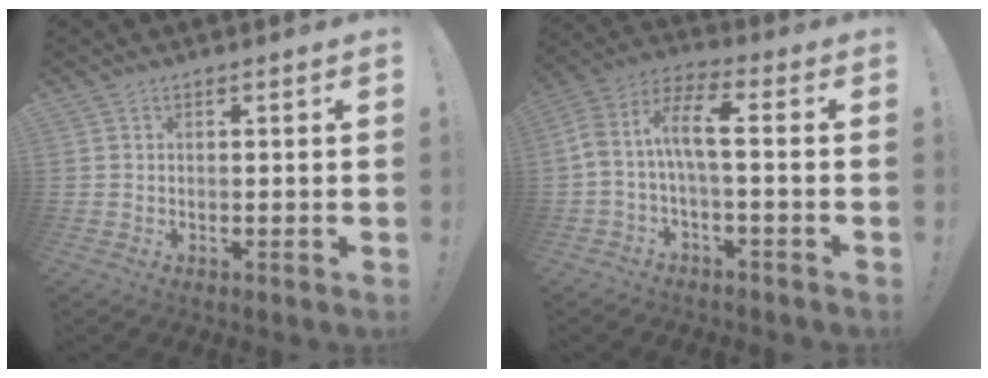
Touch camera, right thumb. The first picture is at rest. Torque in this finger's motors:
{"motor_torque": [0.32, 0.03, 1.26, -0.35, 0.44]}